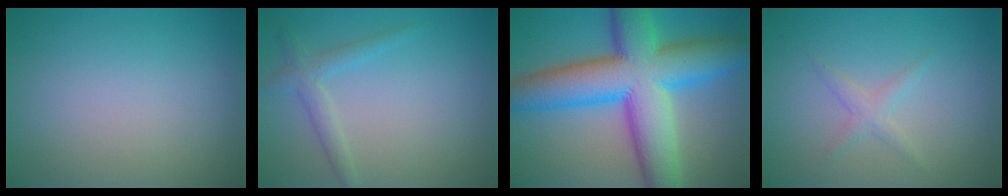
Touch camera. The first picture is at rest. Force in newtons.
{"total": 2.0, "press": 2.0, "slide": 0.1}
{"total": 13.9, "press": 13.9, "slide": 0.2}
{"total": 1.3, "press": 1.3, "slide": 0.1}